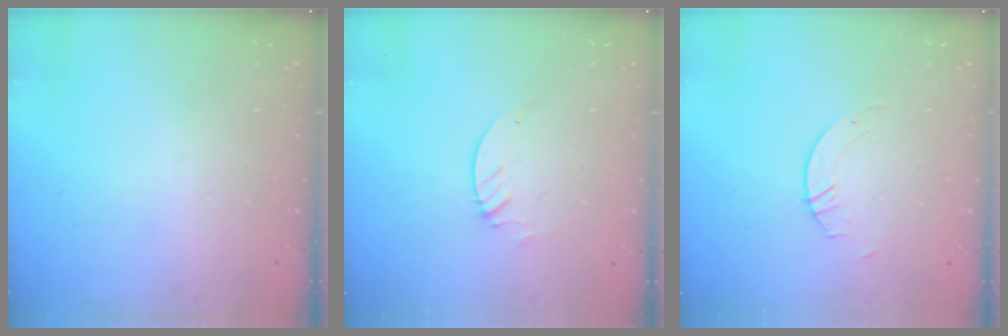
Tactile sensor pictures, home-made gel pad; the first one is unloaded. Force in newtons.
{"total": 2.3, "press": 2.3, "slide": 0.2}
{"total": 2.1, "press": 2.1, "slide": 0.1}